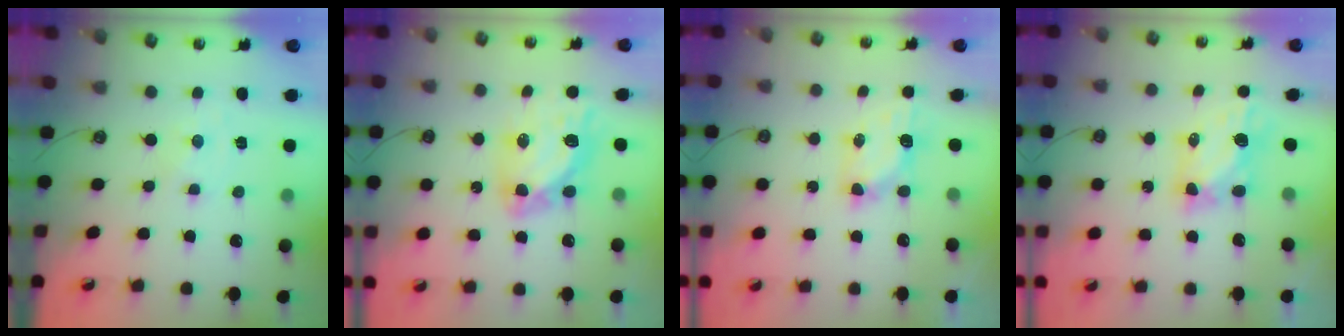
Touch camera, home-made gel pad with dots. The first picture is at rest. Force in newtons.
{"total": 12.7, "press": 12.7, "slide": 1.4}
{"total": 5.5, "press": 5.5, "slide": 0.1}
{"total": 5.4, "press": 5.4, "slide": 0.4}